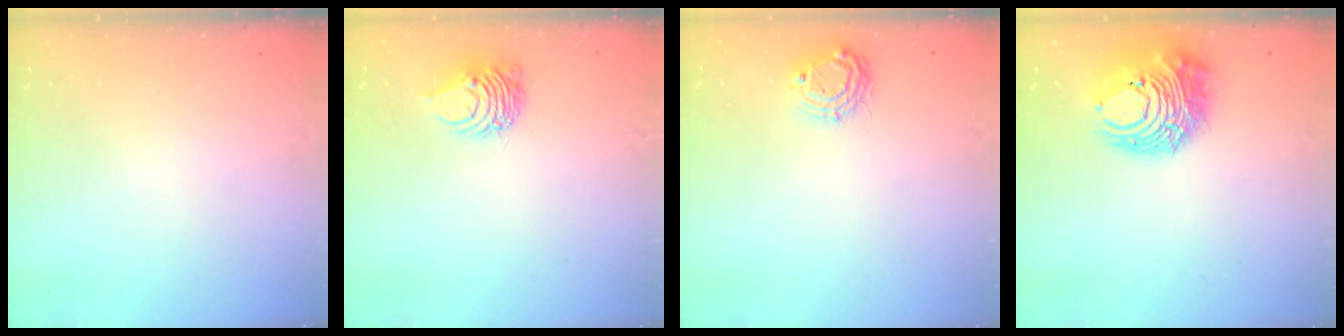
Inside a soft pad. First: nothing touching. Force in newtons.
{"total": 8.0, "press": 8.0, "slide": 1.0}
{"total": 7.6, "press": 7.6, "slide": 0.7}
{"total": 12.9, "press": 12.8, "slide": 1.6}